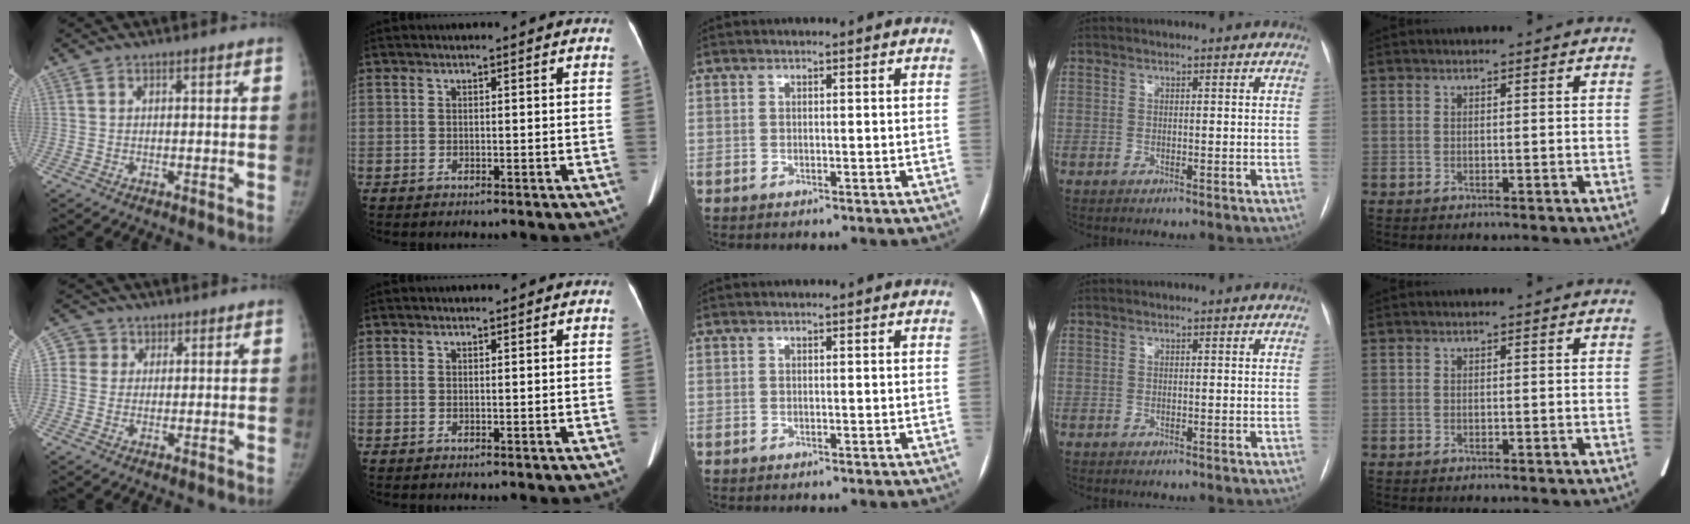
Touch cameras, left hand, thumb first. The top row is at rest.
{"thumb": {"total": 3.9, "force": [1.2, 3.7, 0.1], "torque": [0.019, 0.002, 0.018]}, "index": {"total": 0.7, "force": [0.6, 0.1, 0.2], "torque": [-0.007, 0.003, 0.011]}}